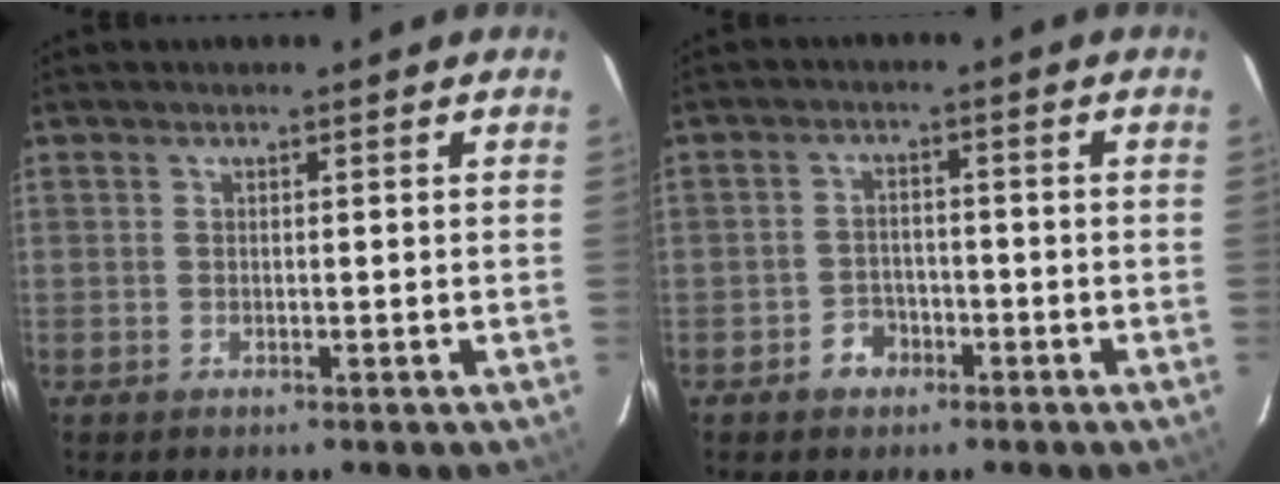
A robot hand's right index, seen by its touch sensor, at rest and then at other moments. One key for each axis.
{"total": 3.9, "fx": -2.3, "fy": 3.0, "fz": 0.9, "tx": -0.024, "ty": 0.011, "tz": -0.033}